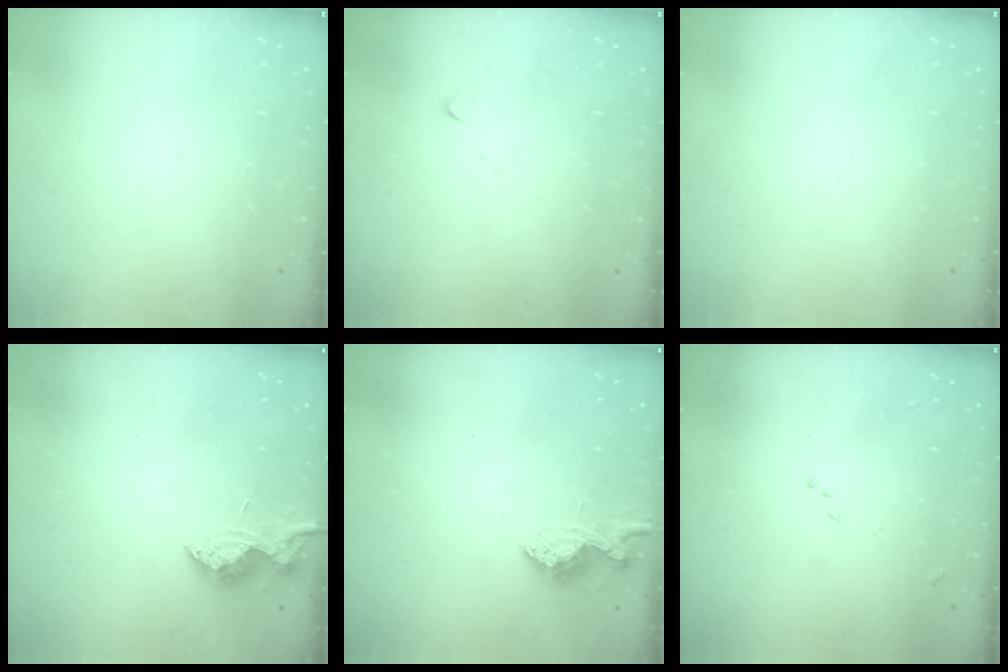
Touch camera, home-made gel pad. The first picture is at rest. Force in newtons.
{"total": 6.3, "press": 6.3, "slide": 0.8}
{"total": 0.0}
{"total": 7.1, "press": 7.1, "slide": 0.7}
{"total": 9.1, "press": 9.1, "slide": 0.4}
{"total": 7.5, "press": 7.5, "slide": 1.0}